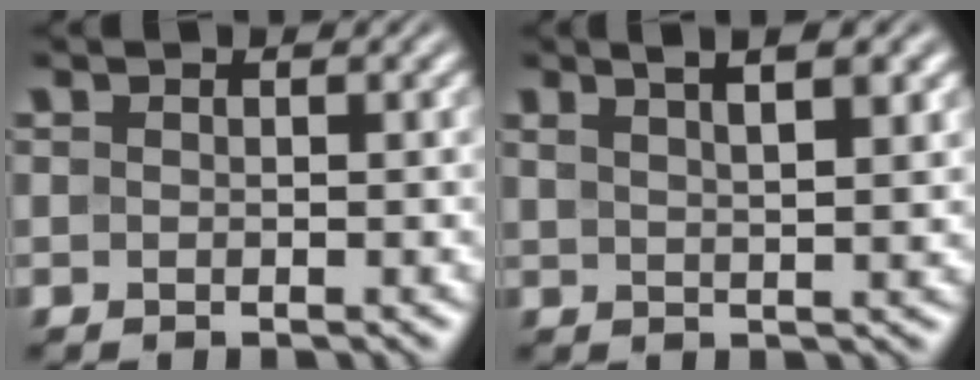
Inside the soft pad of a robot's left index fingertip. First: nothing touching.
{"total": 5.0, "force": [3.1, 1.4, 3.7], "torque": [-0.031, 0.016, 0.028]}